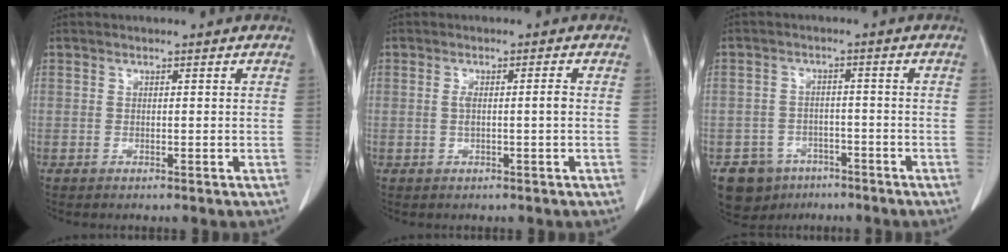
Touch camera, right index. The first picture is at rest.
{"total": 2.3, "force": [0.0, 0.0, 2.3], "torque": [-0.042, 0.004, 0.004]}
{"total": 6.8, "force": [-4.3, 5.1, 0.8], "torque": [-0.013, 0.010, -0.062]}